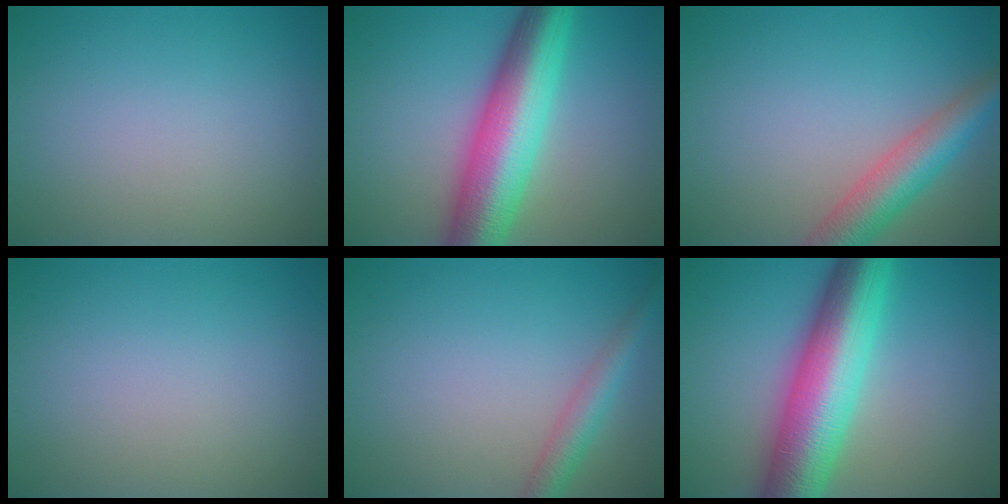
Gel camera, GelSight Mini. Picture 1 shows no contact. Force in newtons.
{"total": 10.3, "press": 10.3, "slide": 0.1}
{"total": 5.2, "press": 5.2, "slide": 0.3}
{"total": 0.0}
{"total": 2.8, "press": 2.8, "slide": 0.1}
{"total": 10.8, "press": 10.8, "slide": 0.2}